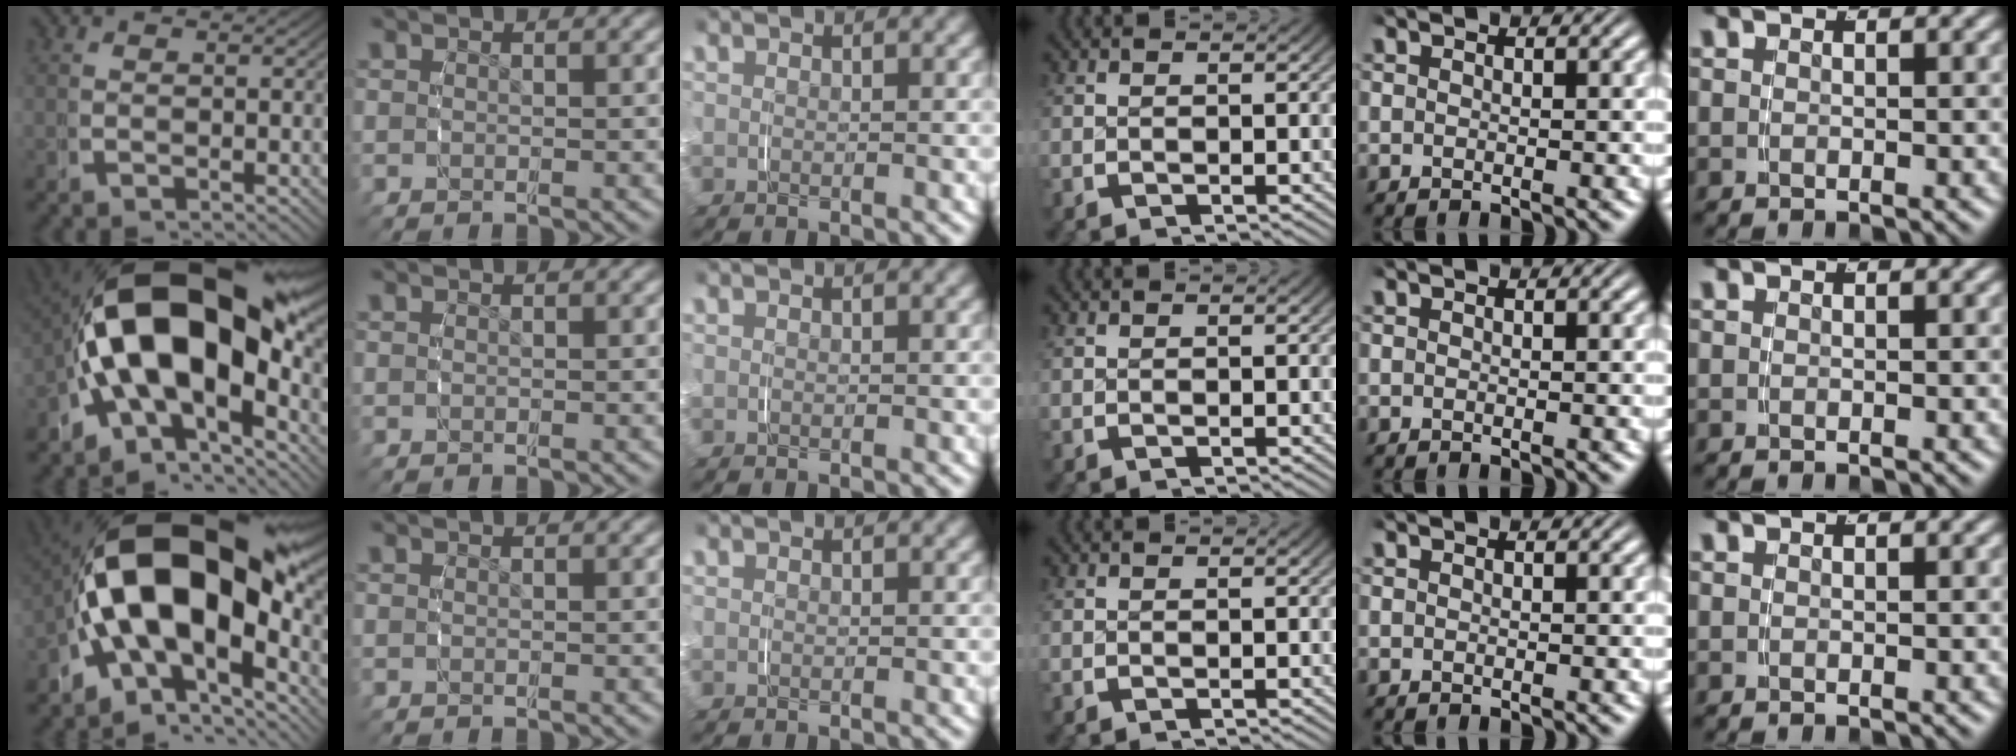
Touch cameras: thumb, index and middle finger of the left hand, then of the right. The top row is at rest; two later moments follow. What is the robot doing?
{"motion": "grasp_and_lifting", "object": "phone"}